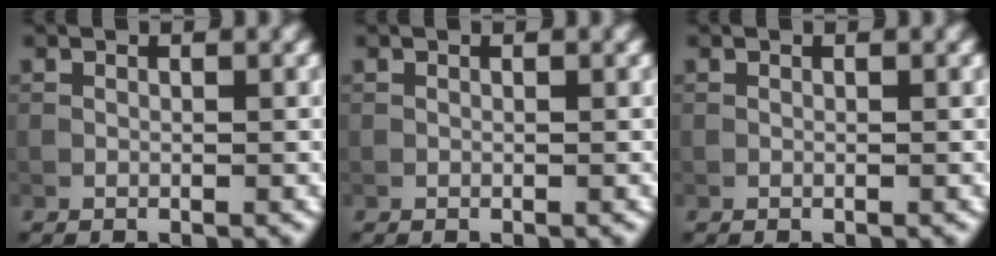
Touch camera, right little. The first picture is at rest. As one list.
[{"total": 0.0}, {"total": 0.0}]